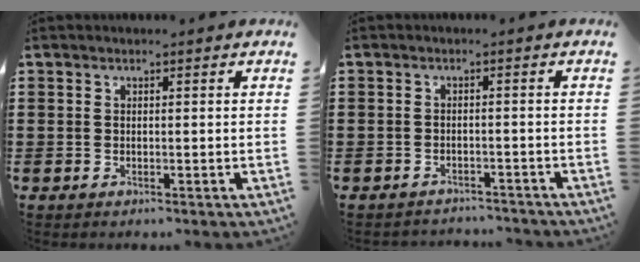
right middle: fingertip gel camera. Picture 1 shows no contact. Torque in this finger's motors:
{"motor_torque": [-0.40, 0.45, -0.94, -0.13]}